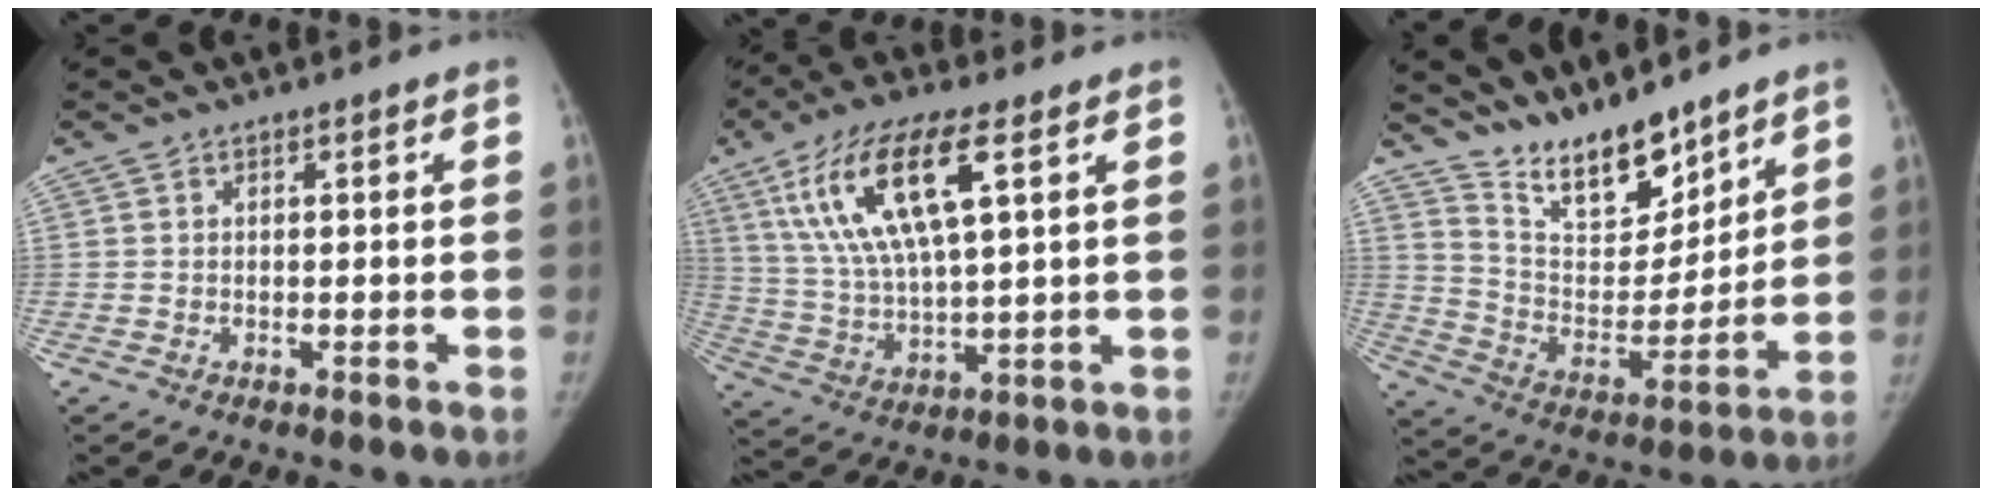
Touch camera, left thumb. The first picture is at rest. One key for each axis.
{"total": 16.6, "fx": 6.7, "fy": 5.3, "fz": 14.3, "tx": -0.277, "ty": -0.016, "tz": 0.128}
{"total": 14.5, "fx": 12.2, "fy": 5.1, "fz": 5.9, "tx": -0.056, "ty": -0.088, "tz": 0.230}